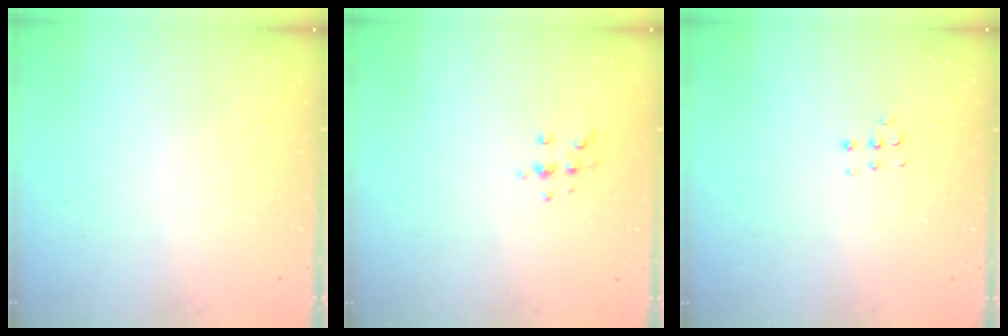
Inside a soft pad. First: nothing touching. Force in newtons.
{"total": 5.6, "press": 5.6, "slide": 0.6}
{"total": 4.4, "press": 4.4, "slide": 0.3}